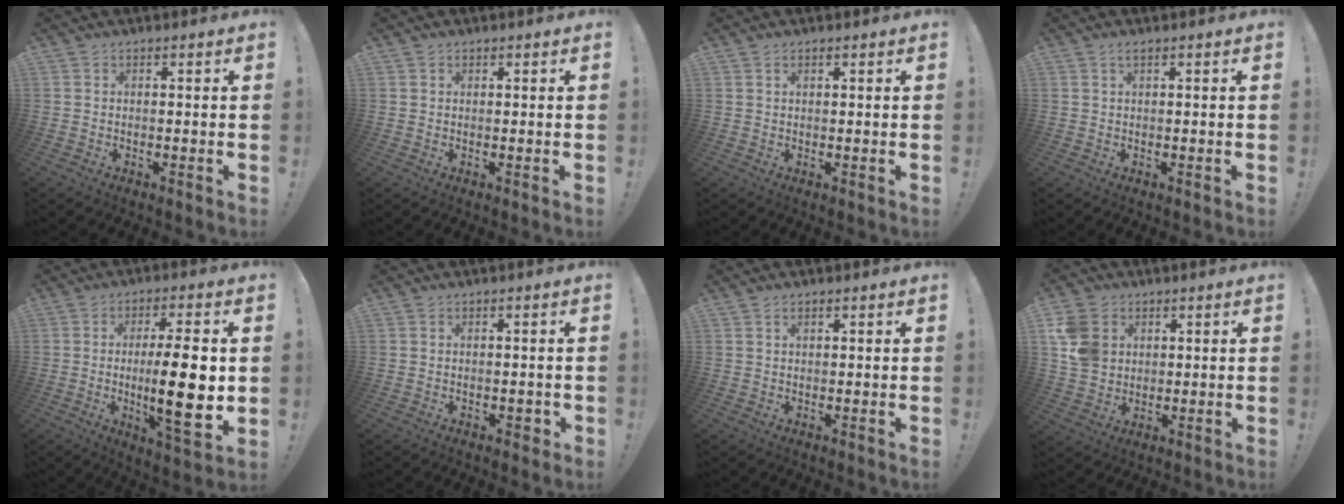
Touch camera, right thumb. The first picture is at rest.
{"total": 0.6, "force": [0.5, 0.4, 0.1], "torque": [0.005, -0.003, 0.007]}
{"total": 0.9, "force": [0.6, 0.5, 0.5], "torque": [-0.003, -0.003, 0.010]}
{"total": 1.2, "force": [0.6, 0.2, 1.0], "torque": [-0.021, 0.001, 0.010]}
{"total": 17.2, "force": [-0.7, 3.3, 16.9], "torque": [-0.280, -0.014, -0.016]}
{"total": 1.8, "force": [-0.4, 1.2, 1.2], "torque": [-0.015, 0.004, -0.007]}
{"total": 1.2, "force": [0.8, 0.6, 0.7], "torque": [-0.007, -0.003, 0.014]}
{"total": 9.9, "force": [3.1, 8.5, 4.1], "torque": [-0.076, -0.007, 0.066]}